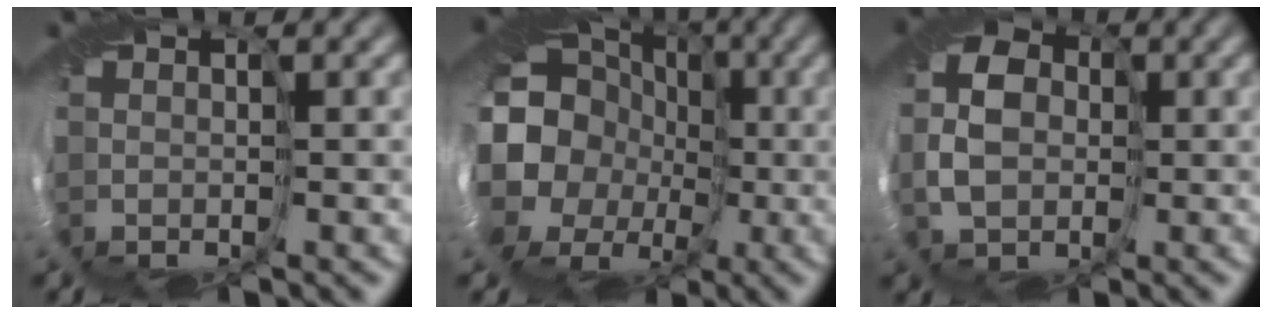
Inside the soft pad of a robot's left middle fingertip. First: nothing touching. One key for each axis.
{"total": 16.4, "fx": -2.9, "fy": 14.1, "fz": 7.8, "tx": -0.139, "ty": -0.016, "tz": -0.089}
{"total": 4.8, "fx": -1.3, "fy": 3.5, "fz": 3.1, "tx": -0.057, "ty": -0.008, "tz": -0.040}